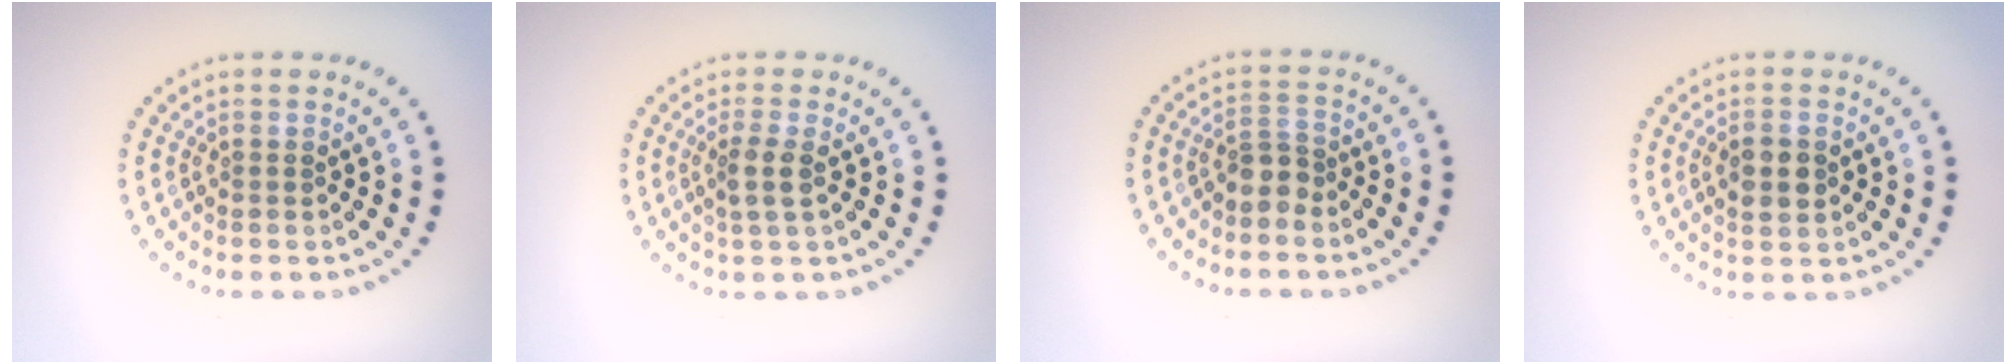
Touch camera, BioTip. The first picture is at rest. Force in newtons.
{"total": 1.7, "press": 1.5, "slide": 0.8}
{"total": 2.2, "press": 1.6, "slide": 1.4}
{"total": 2.2, "press": 2.1, "slide": 0.2}